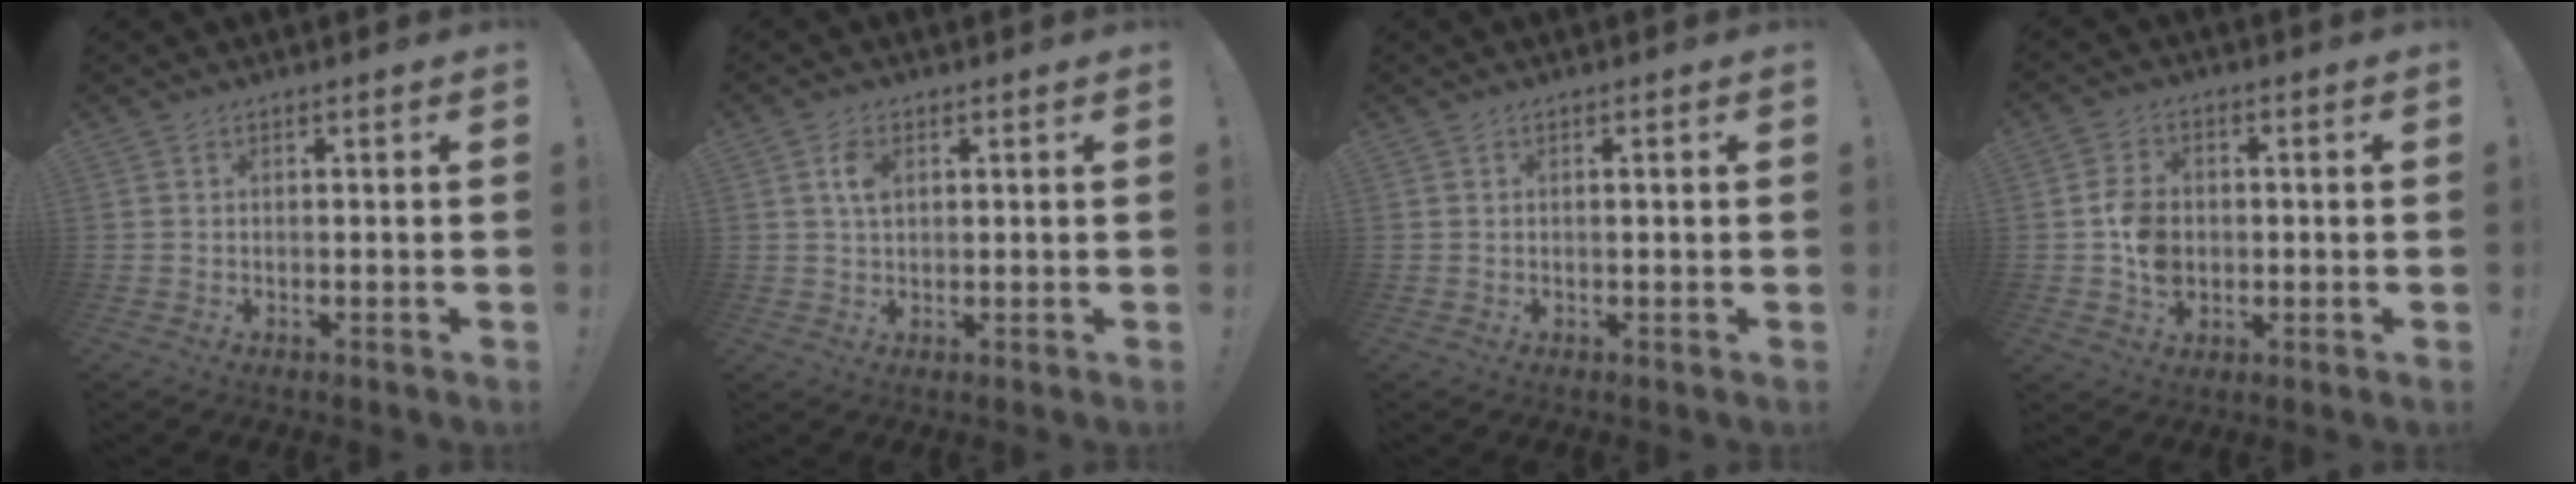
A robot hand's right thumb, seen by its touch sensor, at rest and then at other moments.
{"total": 4.4, "force": [1.4, 2.7, 3.2], "torque": [-0.055, 0.003, 0.024]}
{"total": 1.0, "force": [0.1, 0.0, 1.0], "torque": [-0.011, -0.004, -0.002]}
{"total": 8.7, "force": [-1.4, 7.0, 5.0], "torque": [-0.090, 0.016, -0.020]}